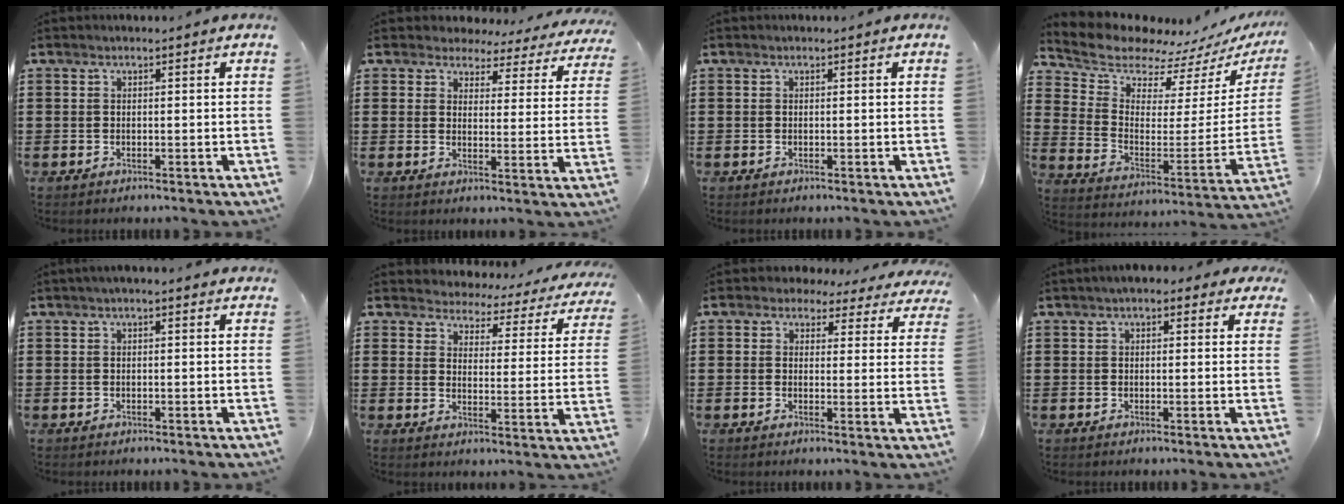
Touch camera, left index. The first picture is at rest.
{"total": 3.8, "force": [3.6, 1.1, 0.7], "torque": [-0.036, -0.020, 0.060]}
{"total": 0.0}
{"total": 7.3, "force": [7.1, 1.7, 0.1], "torque": [-0.048, -0.071, 0.119]}
{"total": 1.2, "force": [0.5, 0.1, 1.1], "torque": [-0.021, 0.002, 0.008]}
{"total": 2.8, "force": [2.8, 0.6, -0.2], "torque": [-0.021, -0.028, 0.040]}
{"total": 3.0, "force": [2.6, 1.3, 0.7], "torque": [-0.021, -0.010, 0.044]}
{"total": 2.5, "force": [1.6, 1.3, 1.4], "torque": [-0.035, 0.009, 0.027]}